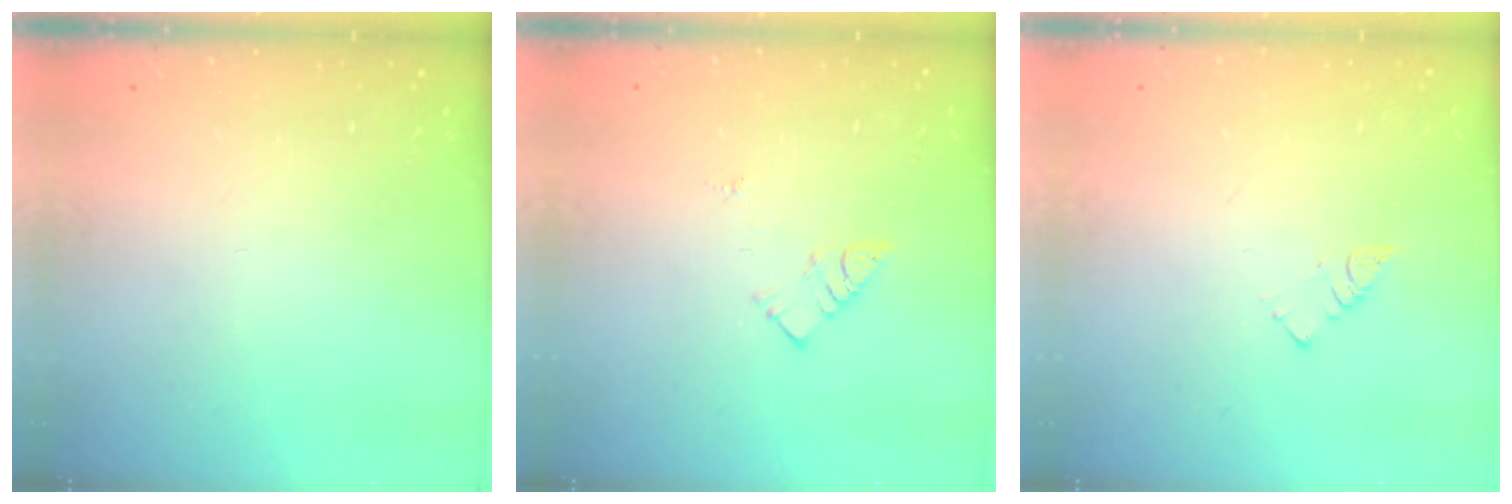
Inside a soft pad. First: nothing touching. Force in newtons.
{"total": 5.6, "press": 5.6, "slide": 0.1}
{"total": 2.5, "press": 2.5, "slide": 0.1}